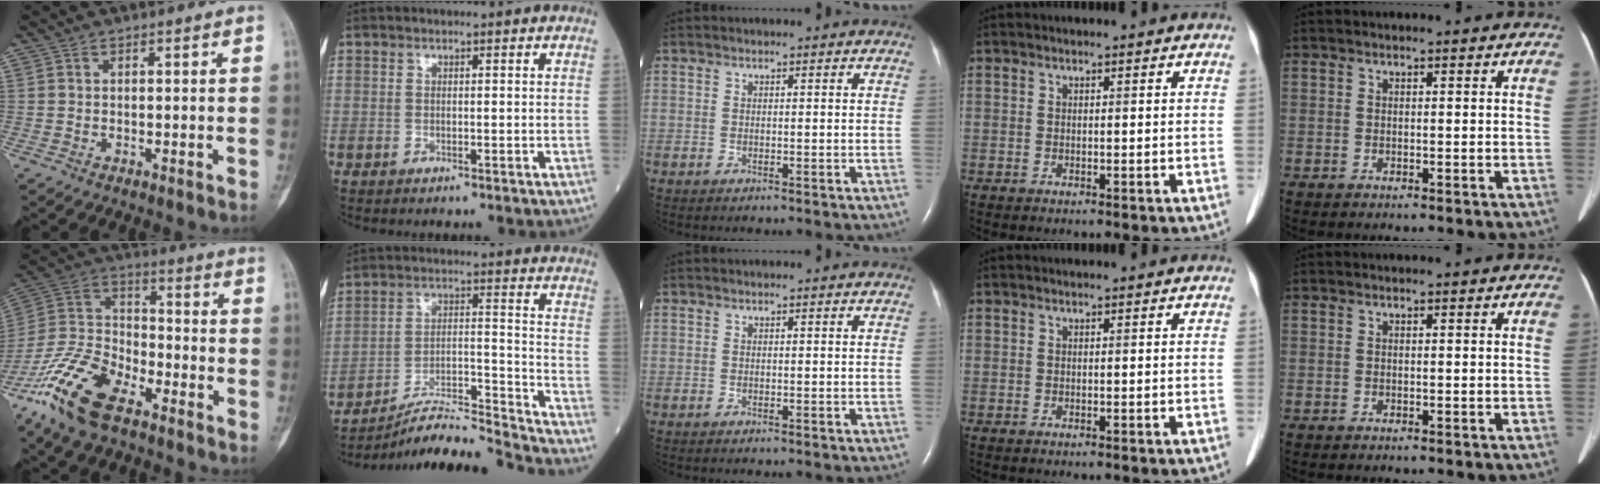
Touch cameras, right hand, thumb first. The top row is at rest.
{"thumb": {"total": 17.7, "force": [-11.4, 7.9, 10.9], "torque": [-0.221, 0.053, -0.225]}, "index": {"total": 14.8, "force": [-14.3, -2.1, 3.1], "torque": [-0.045, 0.023, -0.242]}}